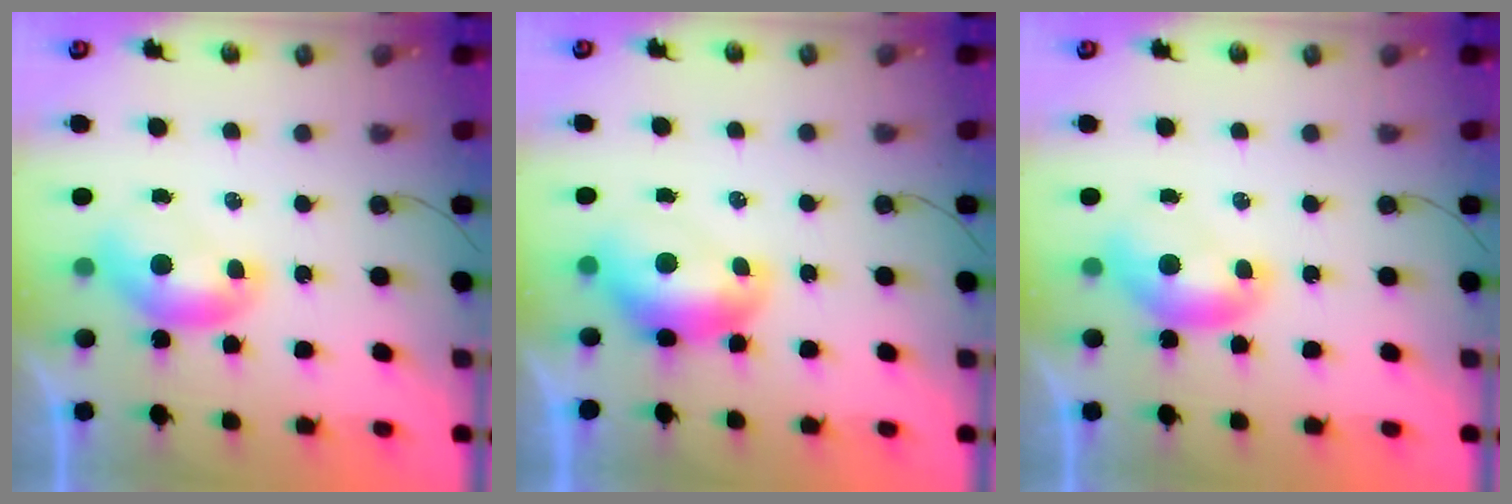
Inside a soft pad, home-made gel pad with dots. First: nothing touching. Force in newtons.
{"total": 1.6, "press": 1.5, "slide": 0.6}
{"total": 0.0}